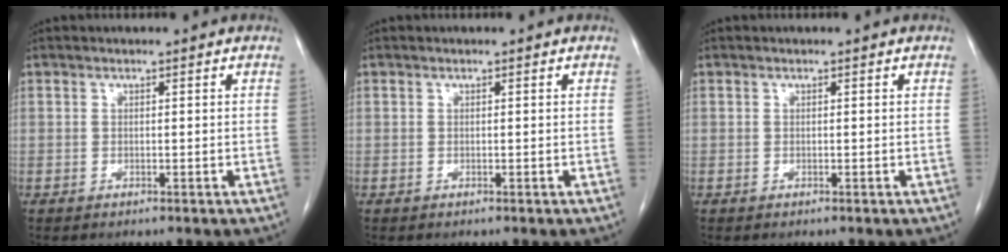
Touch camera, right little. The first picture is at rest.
{"total": 0.0}
{"total": 0.0}